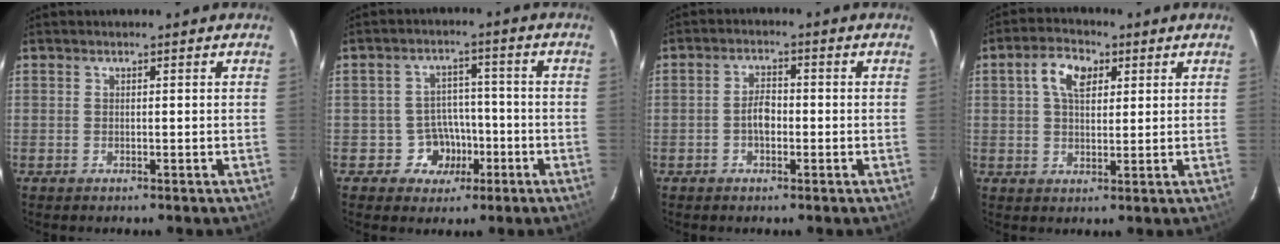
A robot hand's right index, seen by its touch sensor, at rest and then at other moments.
{"total": 6.1, "force": [-2.8, 5.3, 1.0], "torque": [-0.028, 0.024, -0.031]}
{"total": 3.1, "force": [-0.9, 1.7, 2.4], "torque": [-0.041, 0.009, -0.015]}
{"total": 6.3, "force": [2.2, 3.7, 4.5], "torque": [-0.081, 0.020, 0.041]}